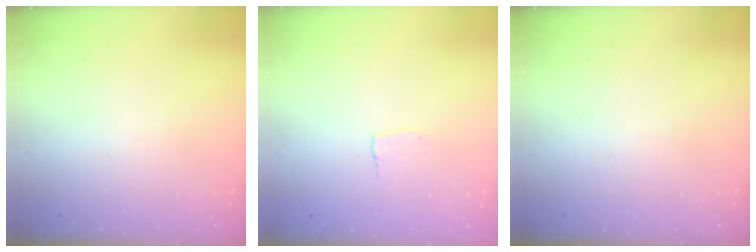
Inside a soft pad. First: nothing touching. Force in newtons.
{"total": 3.3, "press": 3.3, "slide": 0.1}
{"total": 0.0}